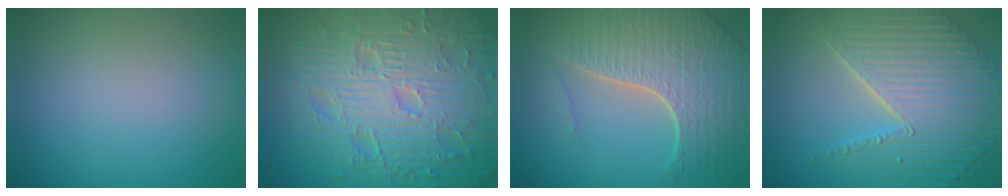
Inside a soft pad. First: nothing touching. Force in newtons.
{"total": 12.2, "press": 7.9, "slide": 9.3}
{"total": 7.1, "press": 5.2, "slide": 4.8}
{"total": 6.9, "press": 5.5, "slide": 4.2}